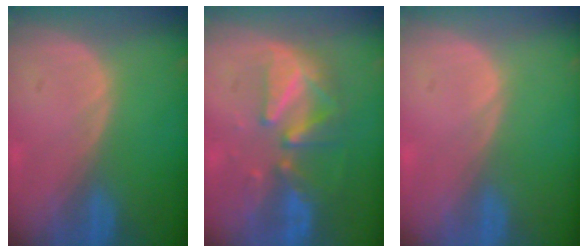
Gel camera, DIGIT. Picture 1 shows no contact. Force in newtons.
{"total": 8.7, "press": 8.2, "slide": 3.0}
{"total": 0.5, "press": 0.1, "slide": 0.5}